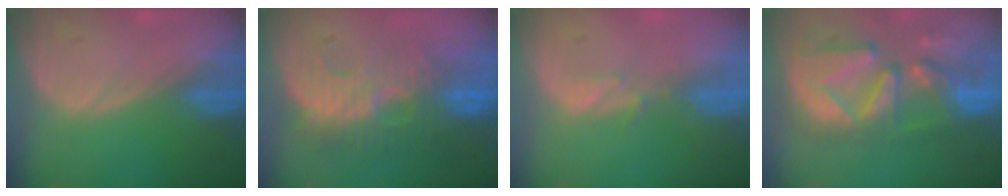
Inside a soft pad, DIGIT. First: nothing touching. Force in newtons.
{"total": 9.7, "press": 9.4, "slide": 2.5}
{"total": 1.5, "press": 1.4, "slide": 0.2}
{"total": 12.7, "press": 11.2, "slide": 6.1}